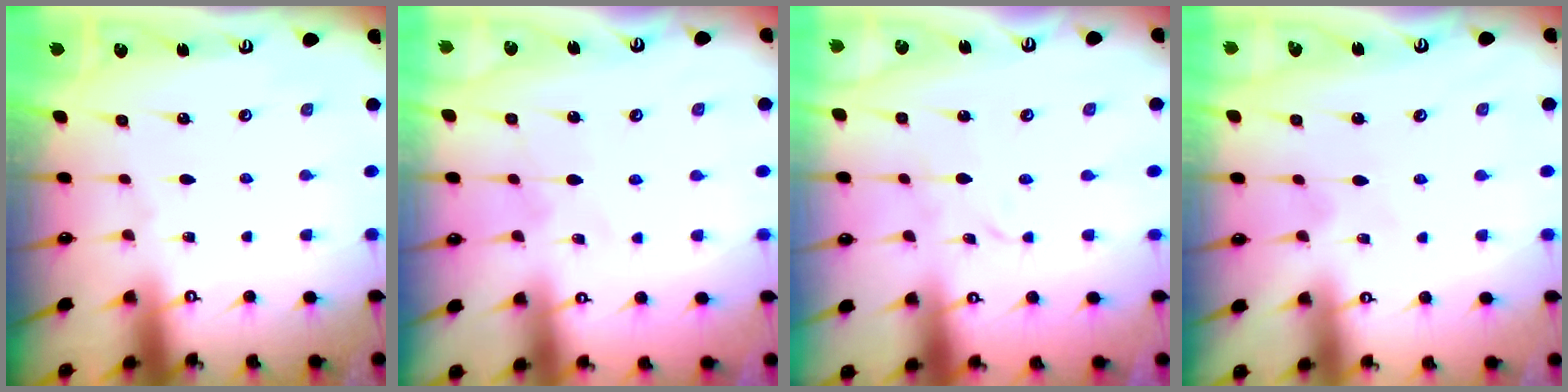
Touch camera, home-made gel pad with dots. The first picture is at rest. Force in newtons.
{"total": 6.0, "press": 6.0, "slide": 0.5}
{"total": 1.8, "press": 1.7, "slide": 0.2}
{"total": 3.1, "press": 3.1, "slide": 0.4}